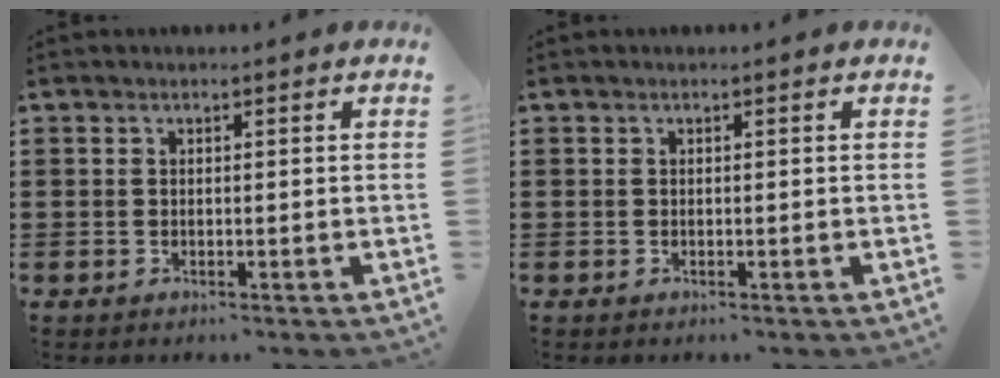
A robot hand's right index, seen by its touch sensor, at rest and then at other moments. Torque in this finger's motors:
{"motor_torque": [0.04, 0.36, 0.00, 0.00]}